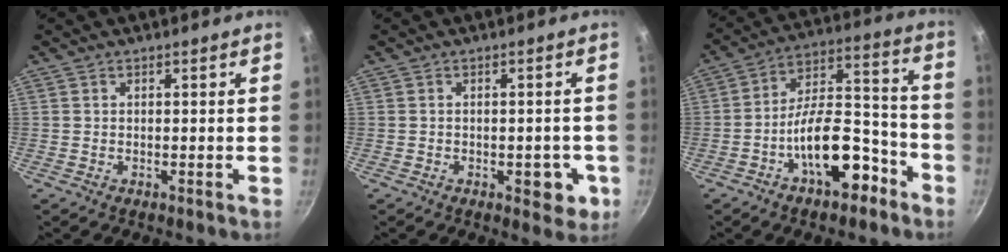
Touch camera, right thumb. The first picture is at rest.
{"total": 5.2, "force": [-1.6, 2.9, 4.0], "torque": [-0.025, 0.008, -0.017]}
{"total": 15.7, "force": [-7.7, 7.4, 11.5], "torque": [-0.139, 0.082, -0.119]}